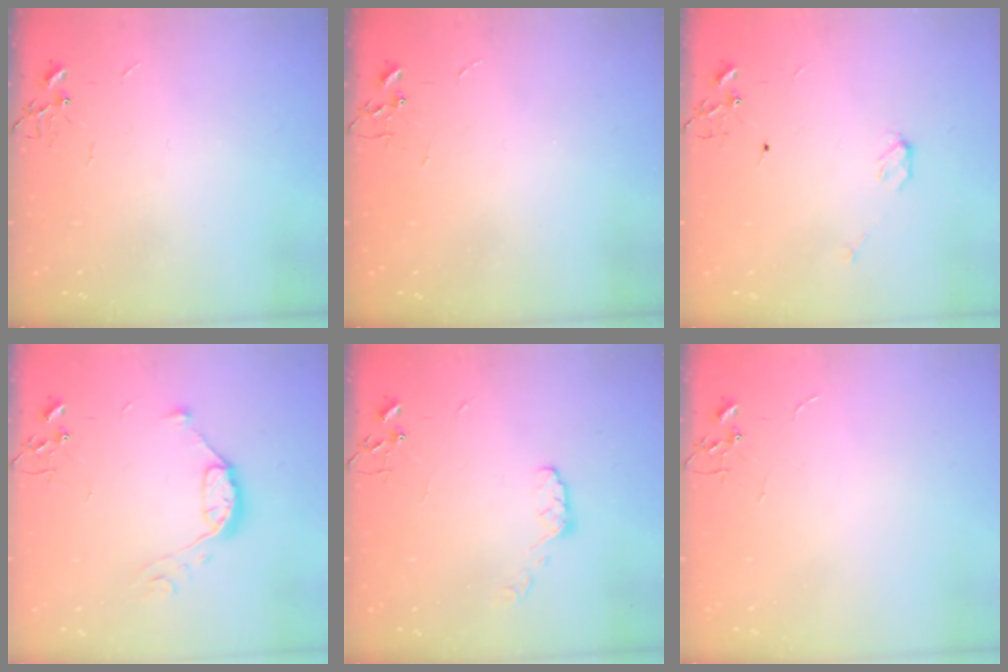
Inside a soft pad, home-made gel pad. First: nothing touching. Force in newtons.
{"total": 0.0}
{"total": 4.0, "press": 3.9, "slide": 0.3}
{"total": 9.8, "press": 9.8, "slide": 0.8}
{"total": 6.1, "press": 6.0, "slide": 0.9}
{"total": 0.0}